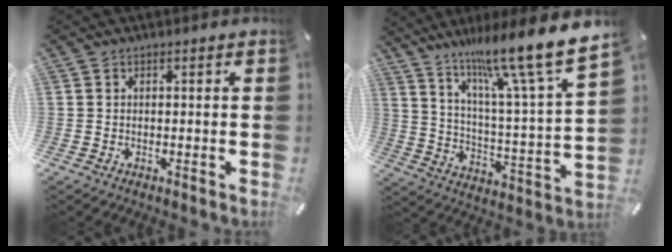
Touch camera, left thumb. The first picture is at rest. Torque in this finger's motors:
{"motor_torque": [3.23, 1.78, 0.36, -0.57, 0.29]}